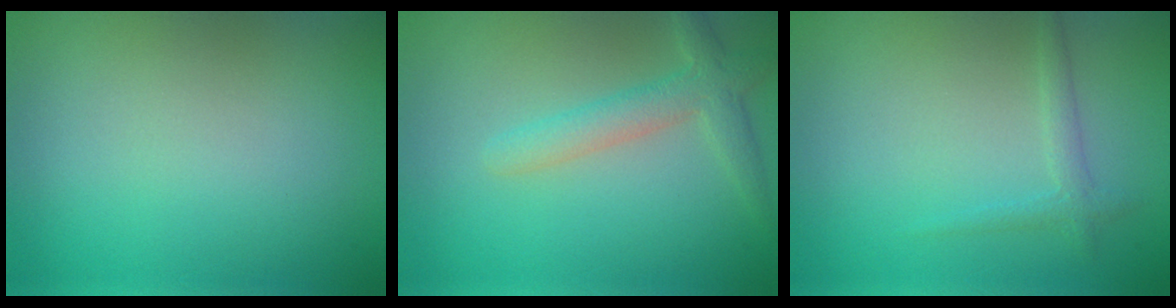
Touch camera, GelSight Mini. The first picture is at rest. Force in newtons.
{"total": 2.8, "press": 2.8, "slide": 0.3}
{"total": 1.3, "press": 1.3, "slide": 0.0}